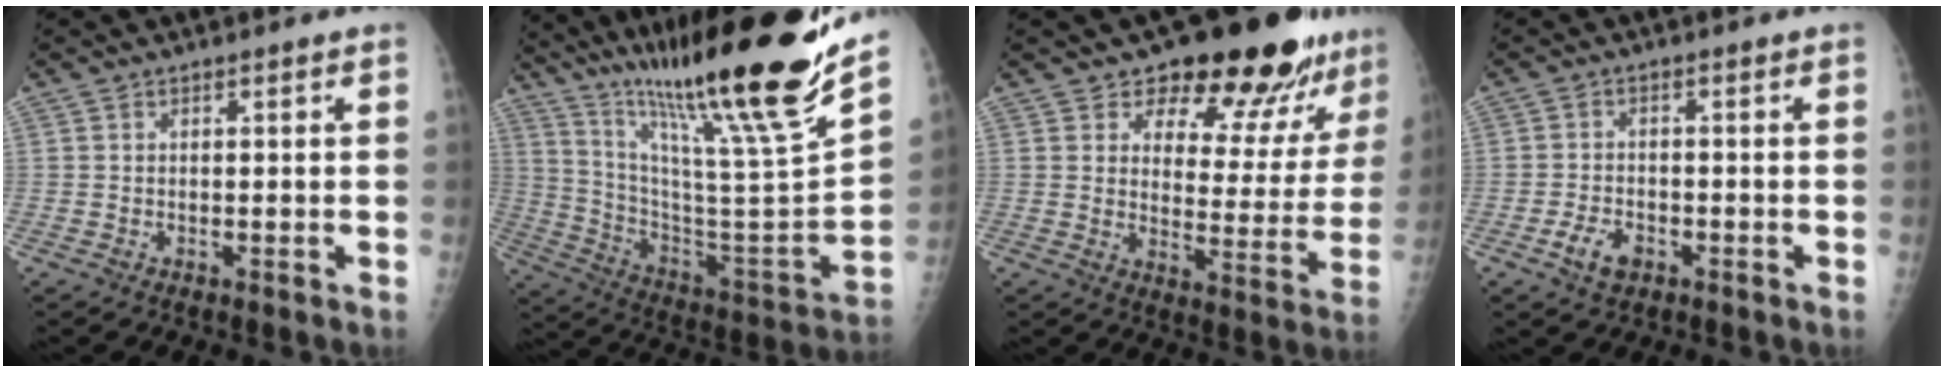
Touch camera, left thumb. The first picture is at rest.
{"total": 31.6, "force": [23.5, 2.0, 21.0], "torque": [-0.331, -0.119, 0.379]}
{"total": 18.2, "force": [14.0, 7.2, 9.1], "torque": [-0.065, -0.095, 0.177]}
{"total": 4.2, "force": [-2.1, 2.7, 2.5], "torque": [-0.044, 0.009, -0.035]}